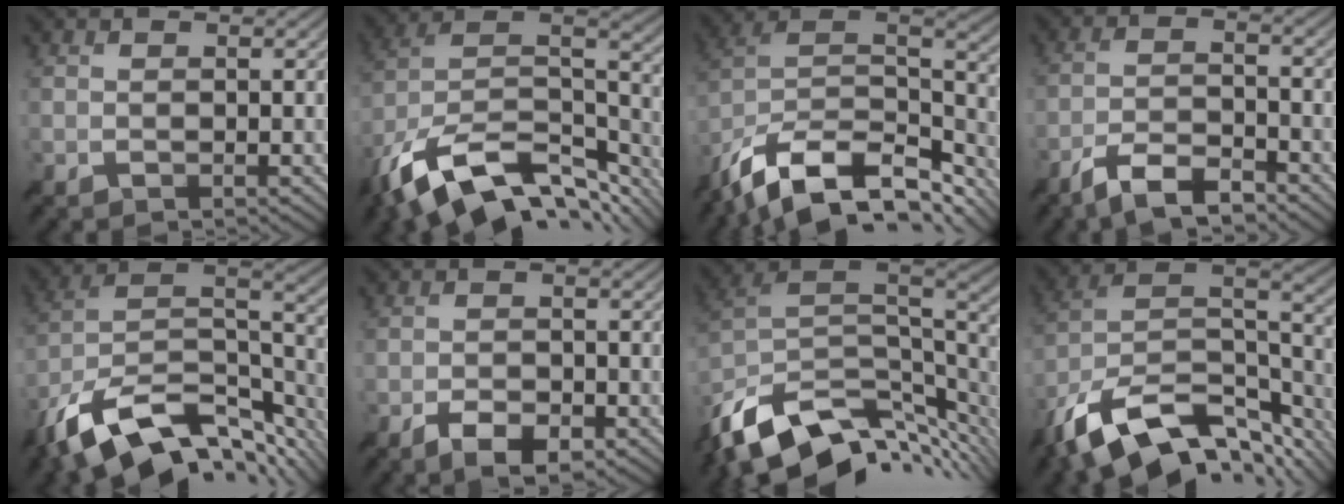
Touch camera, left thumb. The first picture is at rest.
{"total": 17.8, "force": [-10.8, 8.3, 11.4], "torque": [-0.264, -0.026, -0.169]}
{"total": 16.2, "force": [-10.9, 7.2, 9.7], "torque": [-0.234, -0.023, -0.174]}
{"total": 6.6, "force": [-5.2, 1.6, 3.8], "torque": [-0.067, -0.001, -0.102]}
{"total": 17.6, "force": [-11.0, 7.7, 11.3], "torque": [-0.250, -0.026, -0.173]}
{"total": 4.2, "force": [-2.7, 1.6, 2.7], "torque": [-0.044, -0.005, -0.046]}
{"total": 14.7, "force": [-7.7, 7.5, 10.0], "torque": [-0.219, -0.023, -0.126]}
{"total": 17.9, "force": [-11.4, 7.9, 11.3], "torque": [-0.244, -0.026, -0.177]}